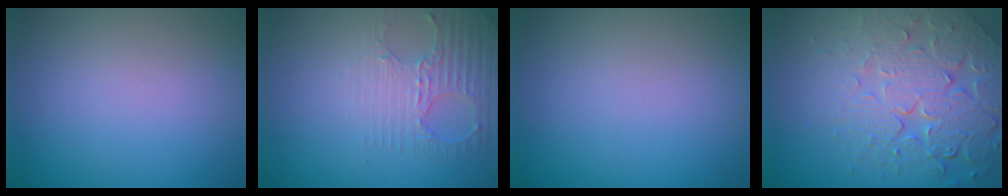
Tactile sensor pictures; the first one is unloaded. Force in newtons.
{"total": 2.9, "press": 2.7, "slide": 1.1}
{"total": 0.0}
{"total": 8.0, "press": 5.8, "slide": 5.4}